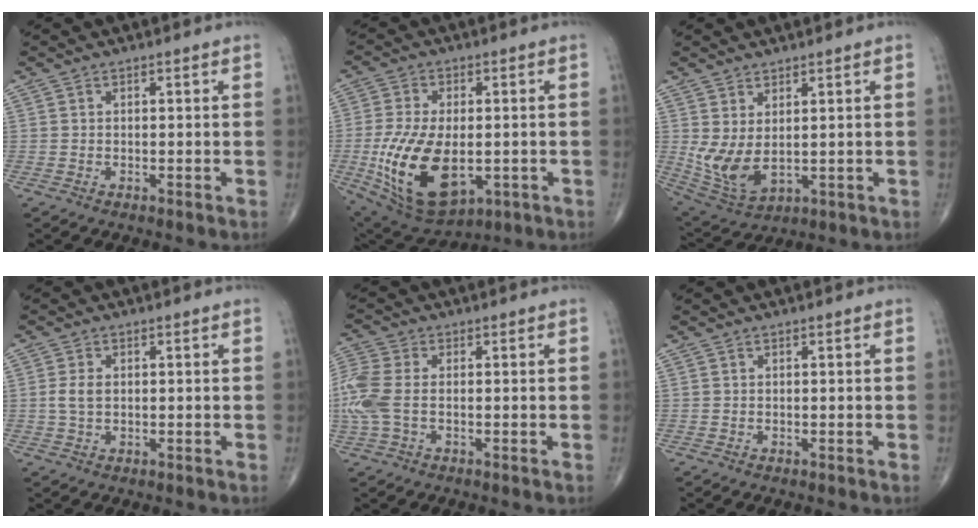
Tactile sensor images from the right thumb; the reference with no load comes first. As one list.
[{"total": 18.3, "force": [-3.4, 10.0, 14.9], "torque": [-0.288, -0.012, -0.033]}, {"total": 8.5, "force": [1.1, 4.3, 7.2], "torque": [-0.145, -0.017, 0.043]}, {"total": 2.8, "force": [0.2, 1.7, 2.2], "torque": [-0.048, 0.004, 0.005]}, {"total": 8.5, "force": [-0.8, 4.8, 7.0], "torque": [-0.201, 0.015, -0.018]}, {"total": 0.0}]